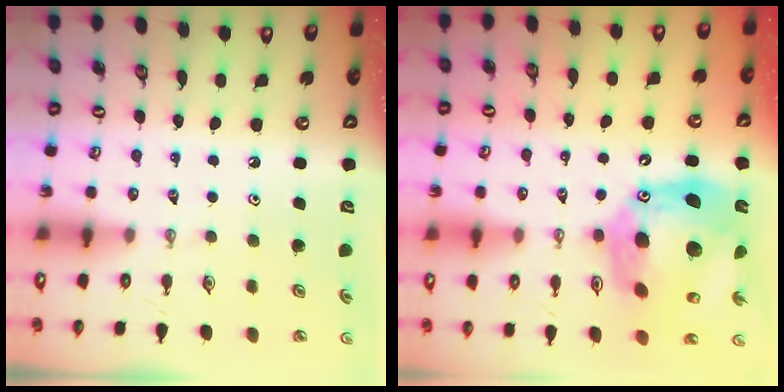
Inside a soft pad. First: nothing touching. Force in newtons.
{"total": 23.3, "press": 23.2, "slide": 2.2}